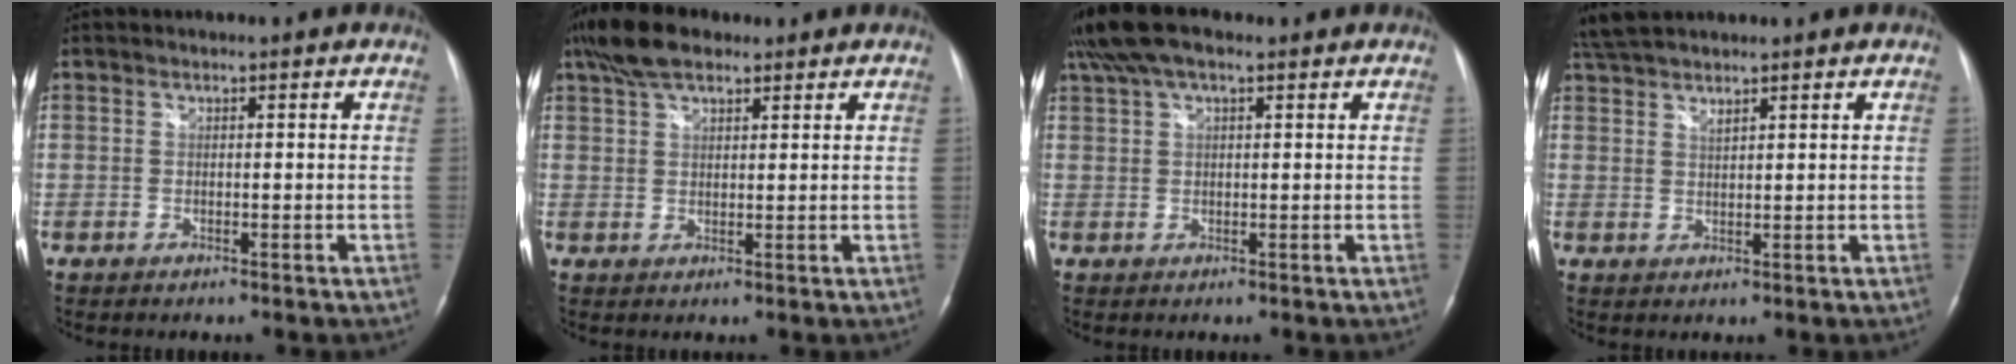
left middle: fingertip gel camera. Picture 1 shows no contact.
{"total": 7.1, "force": [5.1, 2.8, 4.2], "torque": [-0.088, 0.025, 0.095]}
{"total": 7.5, "force": [5.2, 2.5, 4.9], "torque": [-0.107, 0.038, 0.095]}
{"total": 5.9, "force": [5.2, 0.6, 2.7], "torque": [-0.061, 0.022, 0.102]}